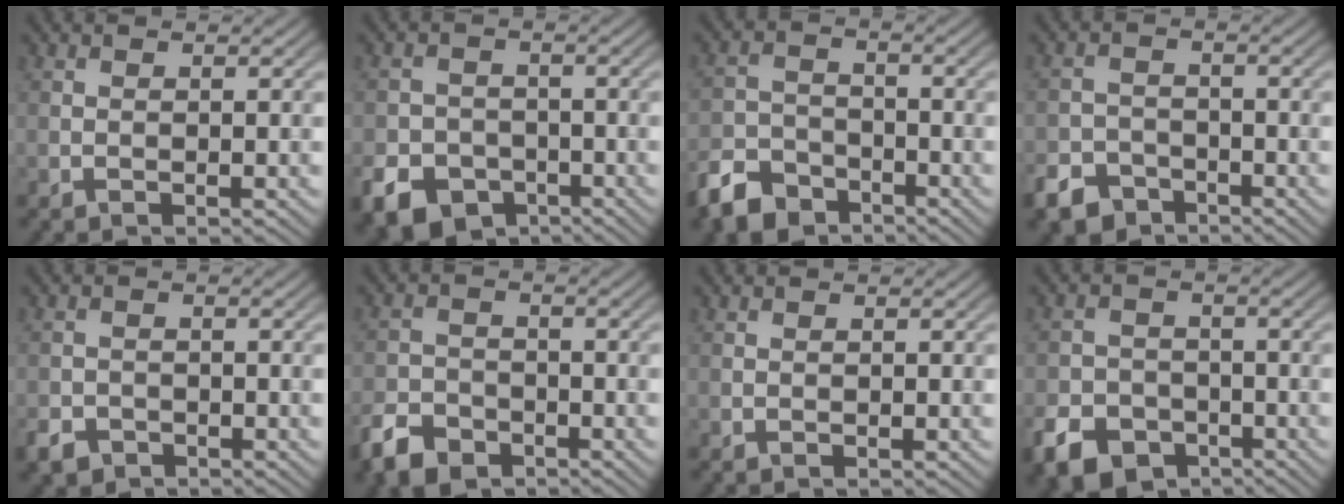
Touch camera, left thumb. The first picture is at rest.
{"total": 7.8, "force": [-4.5, 5.7, 2.8], "torque": [-0.060, -0.017, -0.087]}
{"total": 6.3, "force": [-4.7, 3.4, 2.4], "torque": [-0.055, -0.005, -0.103]}
{"total": 4.8, "force": [-3.6, 2.8, 1.4], "torque": [-0.030, -0.004, -0.071]}
{"total": 2.5, "force": [-1.8, 1.6, 0.8], "torque": [-0.016, -0.005, -0.041]}
{"total": 5.1, "force": [-3.6, 2.9, 2.1], "torque": [-0.049, -0.004, -0.077]}
{"total": 0.0}
{"total": 6.6, "force": [-4.0, 4.5, 2.7], "torque": [-0.060, -0.010, -0.081]}